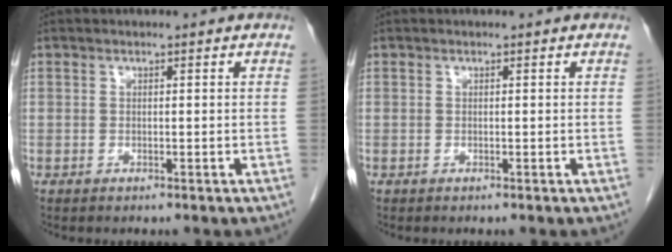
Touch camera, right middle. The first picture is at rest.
{"total": 0.0}